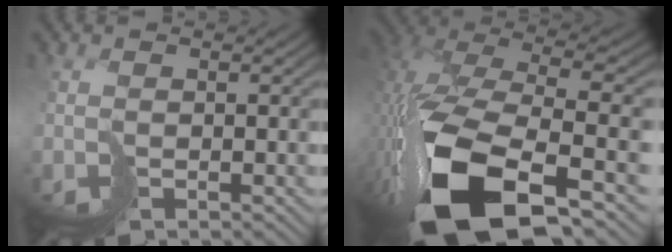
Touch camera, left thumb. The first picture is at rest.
{"total": 16.1, "force": [-4.7, 8.0, 13.2], "torque": [-0.303, -0.023, -0.054]}